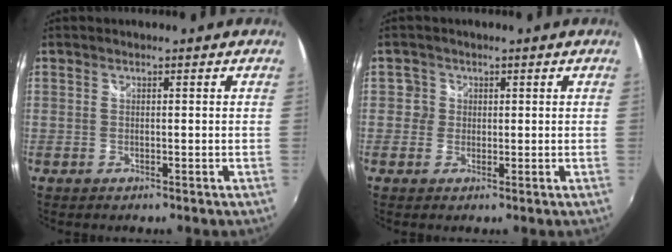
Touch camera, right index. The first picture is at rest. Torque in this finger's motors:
{"motor_torque": [-0.01, 0.00, -0.03, 0.00]}